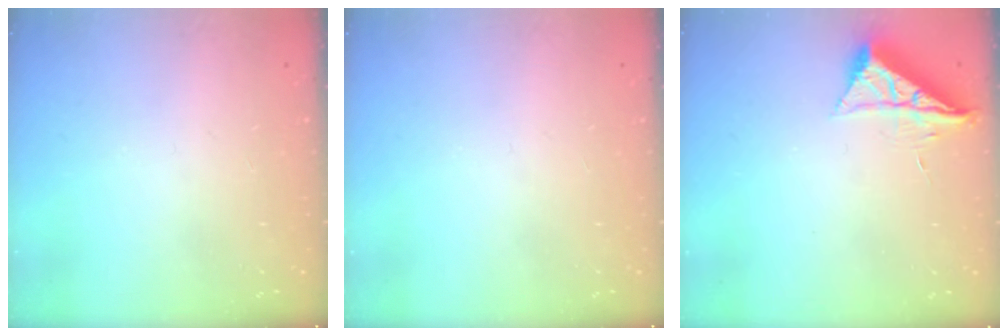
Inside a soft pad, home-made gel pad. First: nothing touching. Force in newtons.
{"total": 0.0}
{"total": 7.4, "press": 7.4, "slide": 0.3}